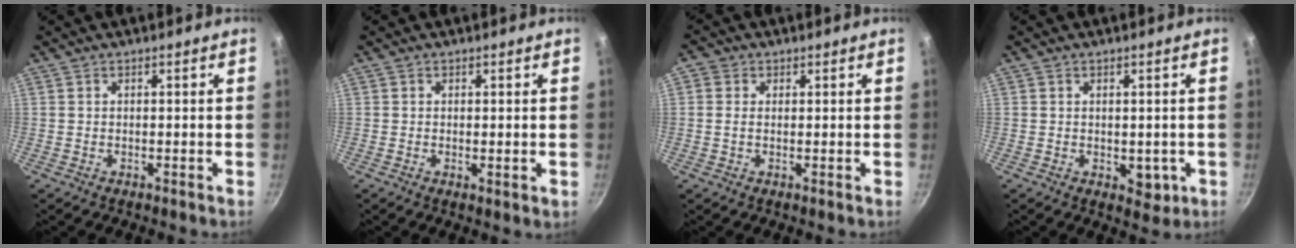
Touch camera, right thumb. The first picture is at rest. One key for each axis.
{"total": 1.3, "fx": 0.1, "fy": 0.5, "fz": 1.2, "tx": -0.020, "ty": -0.008, "tz": -0.001}
{"total": 4.3, "fx": 0.0, "fy": 2.4, "fz": 3.5, "tx": -0.082, "ty": 0.009, "tz": -0.009}
{"total": 3.9, "fx": -0.6, "fy": 2.7, "fz": 2.8, "tx": -0.022, "ty": -0.002, "tz": -0.004}